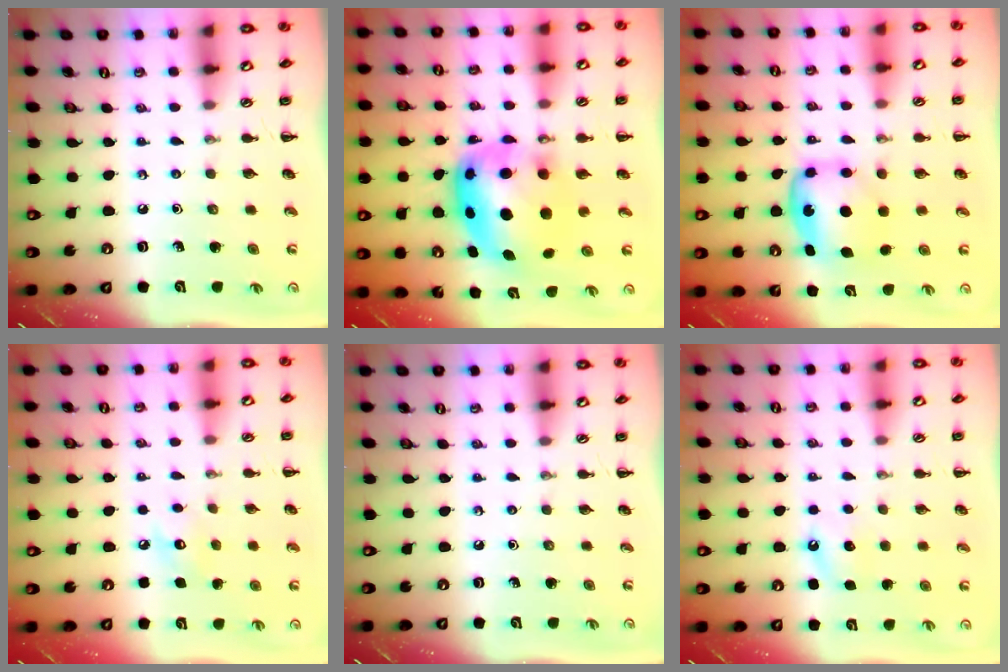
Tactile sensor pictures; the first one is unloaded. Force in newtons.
{"total": 10.5, "press": 10.2, "slide": 2.7}
{"total": 6.4, "press": 6.1, "slide": 1.8}
{"total": 5.9, "press": 5.8, "slide": 1.3}
{"total": 0.0}
{"total": 4.8, "press": 4.7, "slide": 1.2}